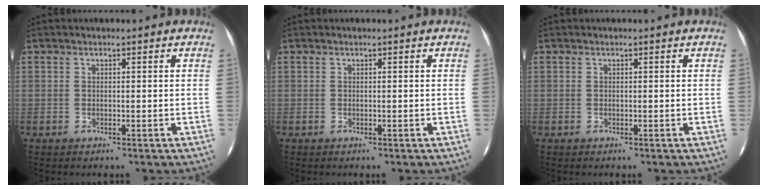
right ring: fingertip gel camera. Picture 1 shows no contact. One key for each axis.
{"total": 0.0}
{"total": 0.0}